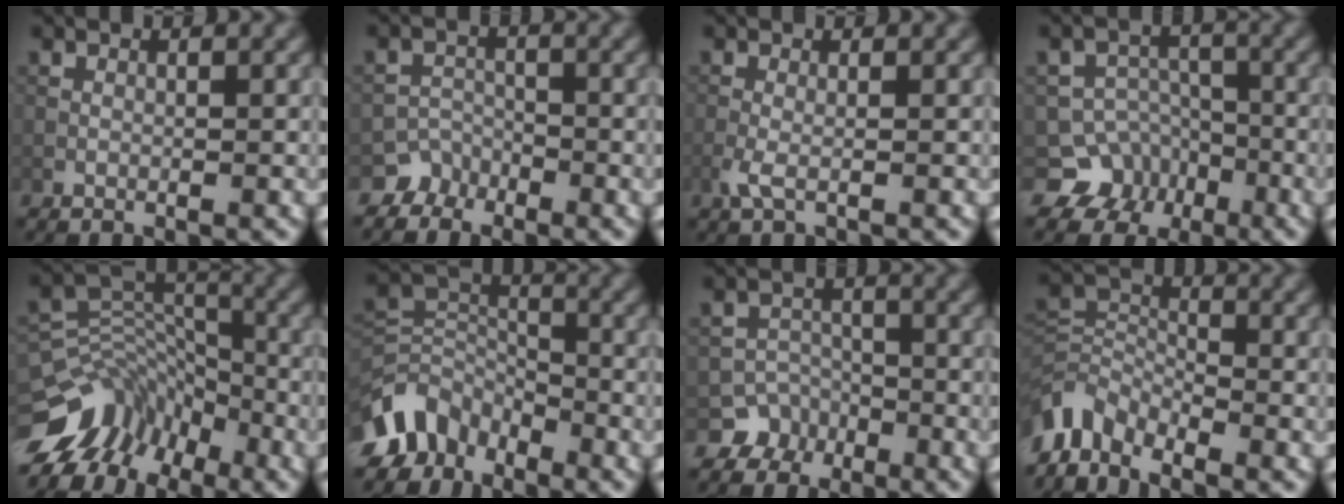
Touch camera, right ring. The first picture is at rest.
{"total": 3.3, "force": [-2.6, 1.9, -0.3], "torque": [0.031, 0.009, -0.040]}
{"total": 1.5, "force": [-0.6, 0.3, 1.3], "torque": [-0.035, 0.000, -0.018]}
{"total": 6.5, "force": [-3.9, 5.1, 0.9], "torque": [0.018, 0.004, -0.067]}
{"total": 10.3, "force": [-7.3, 6.4, 3.5], "torque": [-0.059, 0.033, -0.134]}
{"total": 6.9, "force": [-4.8, 4.3, 2.6], "torque": [-0.045, -0.003, -0.106]}
{"total": 4.2, "force": [-2.8, 3.2, 0.0], "torque": [0.037, 0.003, -0.049]}
{"total": 5.1, "force": [-4.0, 2.5, 1.9], "torque": [-0.036, -0.003, -0.092]}